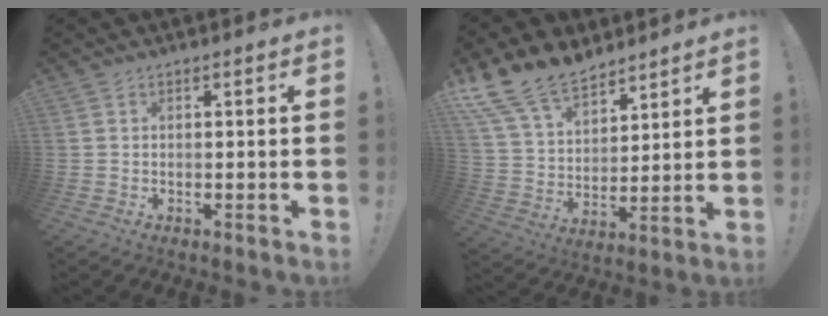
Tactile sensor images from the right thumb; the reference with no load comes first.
{"total": 16.2, "force": [12.4, 8.2, 6.4], "torque": [-0.131, -0.082, 0.237]}